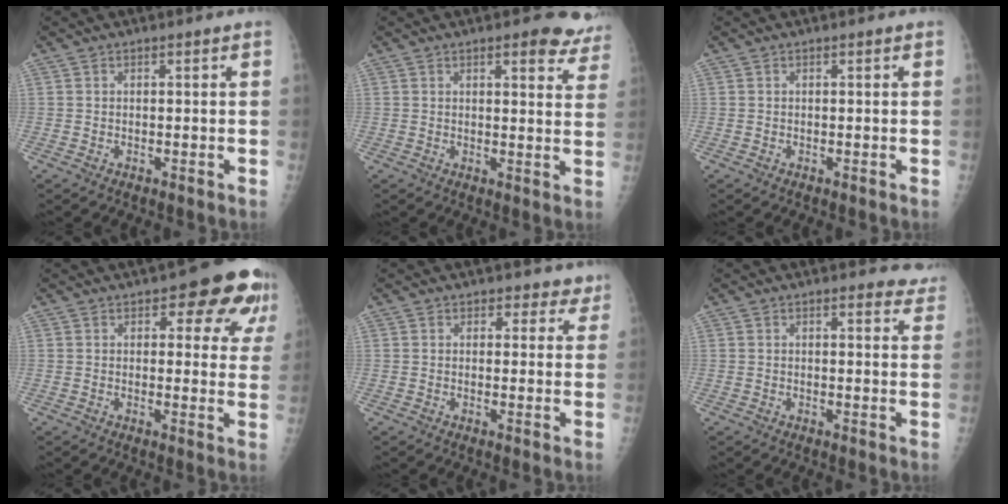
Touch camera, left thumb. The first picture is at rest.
{"total": 8.6, "force": [6.6, 3.1, 4.5], "torque": [-0.017, -0.033, 0.059]}
{"total": 0.0}
{"total": 11.2, "force": [6.3, 5.1, 7.8], "torque": [-0.042, -0.025, 0.063]}
{"total": 3.7, "force": [2.8, 2.4, 0.1], "torque": [0.040, -0.015, 0.023]}
{"total": 5.0, "force": [4.5, 1.9, 1.0], "torque": [0.022, -0.023, 0.034]}